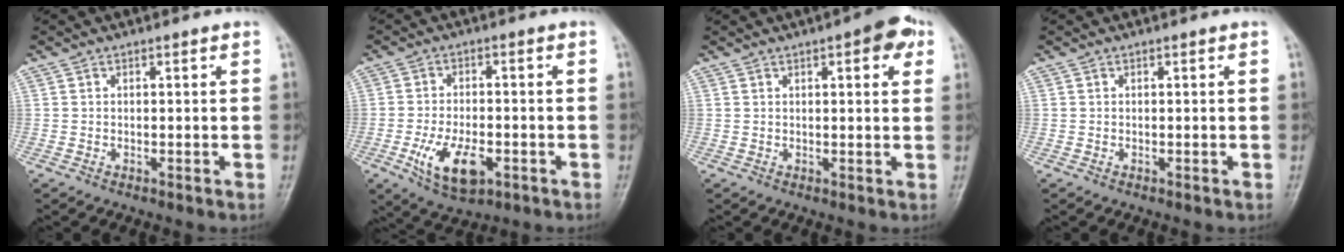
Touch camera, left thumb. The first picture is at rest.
{"total": 9.6, "force": [-3.5, 4.9, 7.5], "torque": [-0.132, 0.004, -0.052]}
{"total": 5.9, "force": [2.7, 2.0, 4.9], "torque": [-0.047, -0.002, 0.025]}
{"total": 0.0}